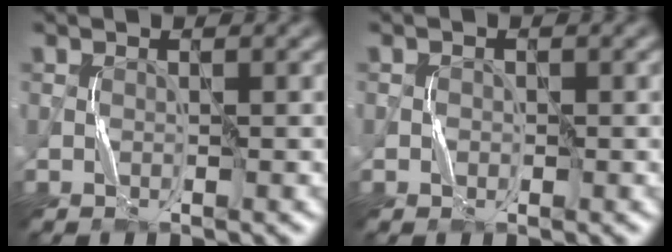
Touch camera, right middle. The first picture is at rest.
{"total": 0.7, "force": [-0.2, 0.6, 0.1], "torque": [0.003, -0.001, -0.004]}